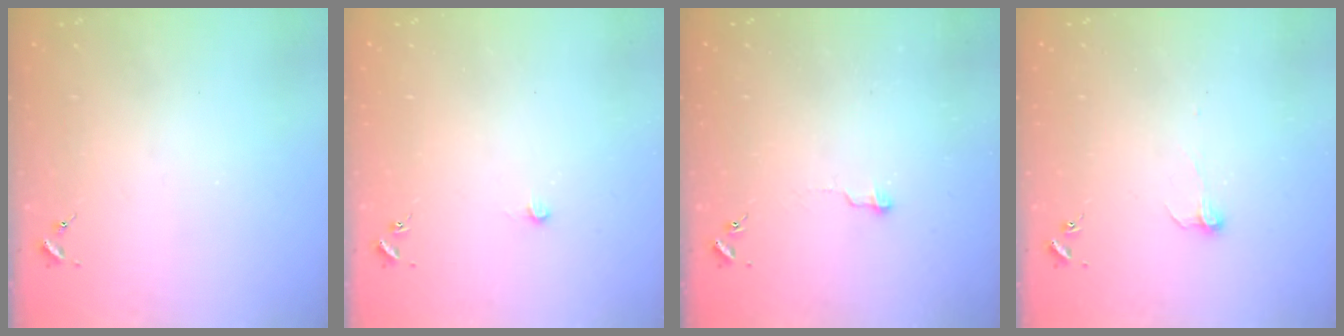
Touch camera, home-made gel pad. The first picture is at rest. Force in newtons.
{"total": 5.9, "press": 5.9, "slide": 0.4}
{"total": 3.6, "press": 3.6, "slide": 0.3}
{"total": 5.3, "press": 5.3, "slide": 0.6}